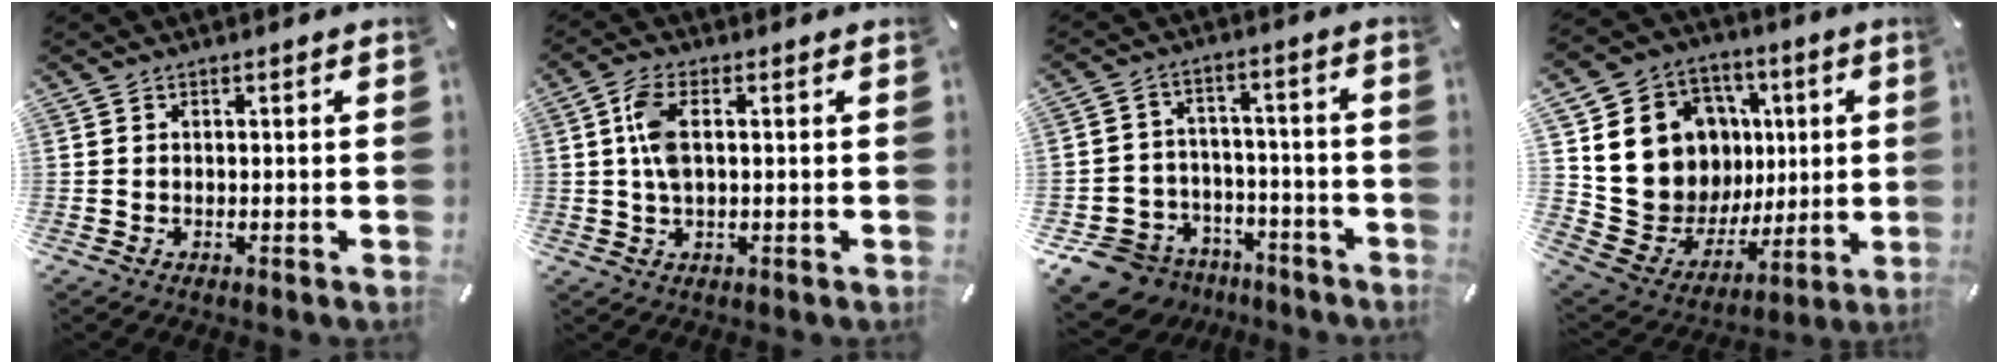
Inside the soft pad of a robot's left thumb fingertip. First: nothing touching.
{"total": 6.2, "force": [0.8, 2.7, 5.5], "torque": [-0.130, 0.002, 0.008]}
{"total": 10.2, "force": [-7.0, 7.0, 2.1], "torque": [-0.053, 0.044, -0.126]}
{"total": 17.4, "force": [4.5, 15.6, 6.4], "torque": [-0.105, -0.041, 0.117]}